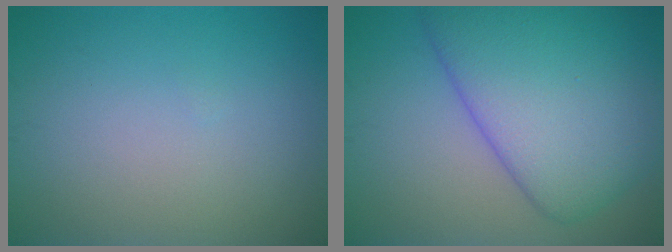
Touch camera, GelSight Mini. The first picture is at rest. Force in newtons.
{"total": 10.2, "press": 10.2, "slide": 0.4}